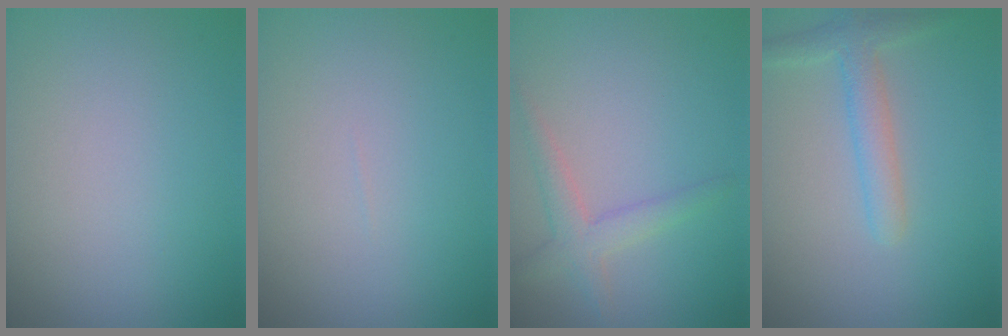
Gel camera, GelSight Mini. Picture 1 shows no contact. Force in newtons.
{"total": 0.0}
{"total": 2.4, "press": 2.4, "slide": 0.1}
{"total": 2.6, "press": 2.6, "slide": 0.2}